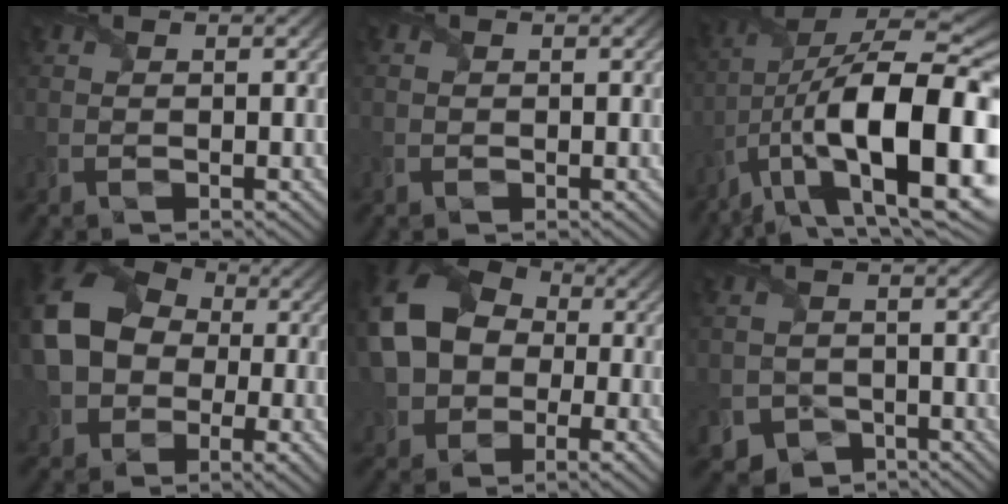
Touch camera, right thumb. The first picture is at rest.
{"total": 0.5, "force": [-0.4, 0.3, -0.1], "torque": [0.001, -0.003, -0.008]}
{"total": 18.7, "force": [-5.9, 7.7, 16.0], "torque": [-0.276, -0.011, -0.095]}
{"total": 16.8, "force": [0.4, 13.4, 10.2], "torque": [-0.250, -0.019, -0.001]}
{"total": 15.1, "force": [-0.1, 11.6, 9.7], "torque": [-0.226, -0.017, -0.008]}
{"total": 4.1, "force": [-2.9, 2.9, 0.5], "torque": [-0.002, -0.006, -0.053]}